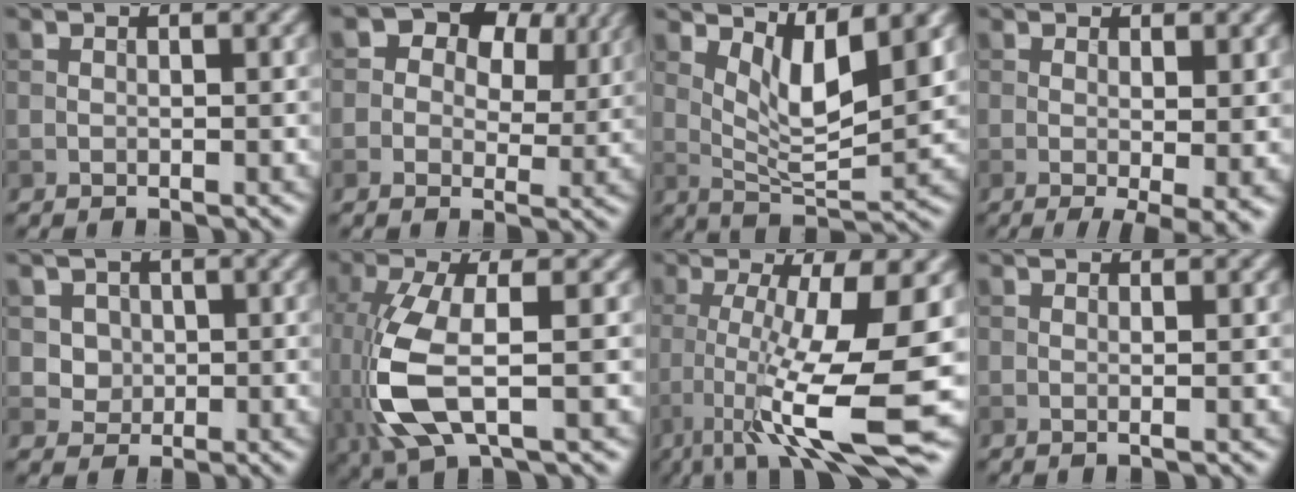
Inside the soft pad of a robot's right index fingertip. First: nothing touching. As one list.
[{"total": 7.3, "force": [3.3, 4.9, 4.3], "torque": [-0.066, 0.007, 0.036]}, {"total": 5.0, "force": [2.3, 1.5, 4.2], "torque": [-0.080, -0.014, 0.047]}, {"total": 4.0, "force": [-0.5, 0.7, 3.9], "torque": [-0.054, -0.011, -0.004]}, {"total": 3.1, "force": [1.0, 2.8, 1.1], "torque": [-0.018, 0.000, 0.024]}, {"total": 7.4, "force": [-1.2, 2.7, 6.9], "torque": [-0.179, -0.009, -0.021]}, {"total": 11.1, "force": [-3.0, 2.1, 10.5], "torque": [-0.166, -0.007, -0.050]}, {"total": 0.7, "force": [0.1, 0.2, 0.7], "torque": [-0.009, 0.001, -0.001]}]